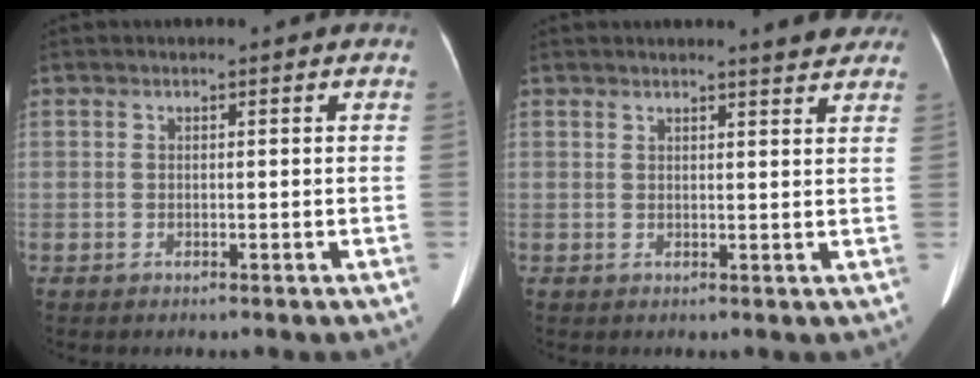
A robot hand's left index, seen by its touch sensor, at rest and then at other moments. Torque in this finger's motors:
{"motor_torque": [-0.34, -0.32, 0.00, 0.04]}